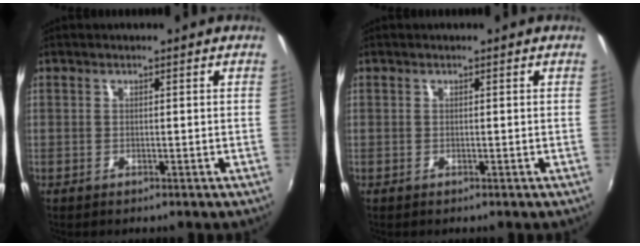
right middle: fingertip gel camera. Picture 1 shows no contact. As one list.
[{"total": 0.0}]